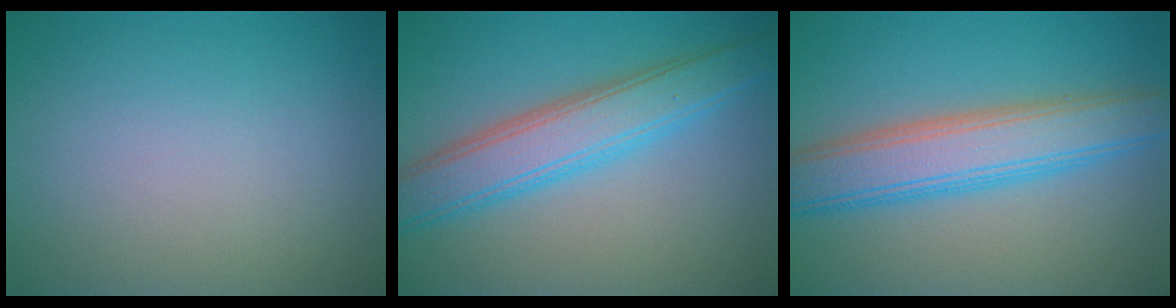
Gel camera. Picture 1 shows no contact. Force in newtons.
{"total": 5.8, "press": 5.8, "slide": 0.1}
{"total": 6.6, "press": 6.6, "slide": 0.1}